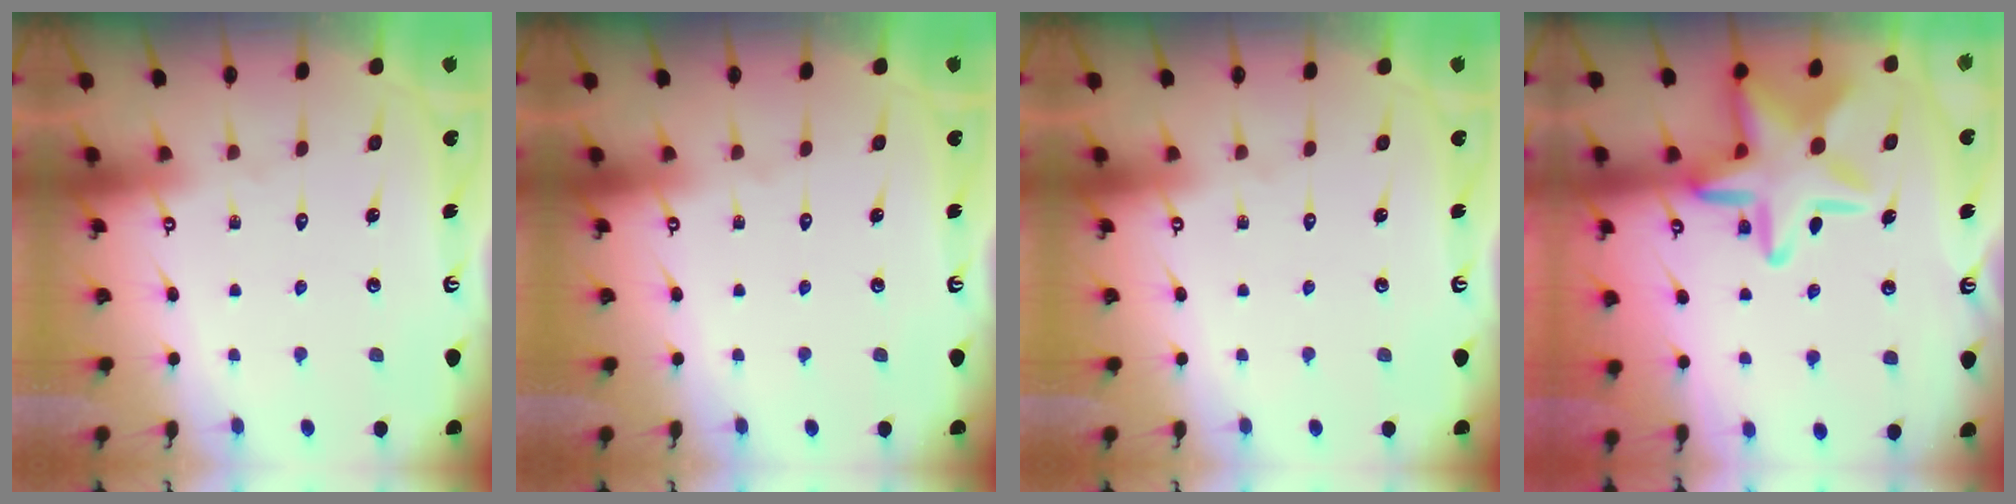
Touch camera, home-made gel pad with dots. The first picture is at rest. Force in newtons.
{"total": 0.0}
{"total": 0.0}
{"total": 19.7, "press": 19.7, "slide": 1.2}